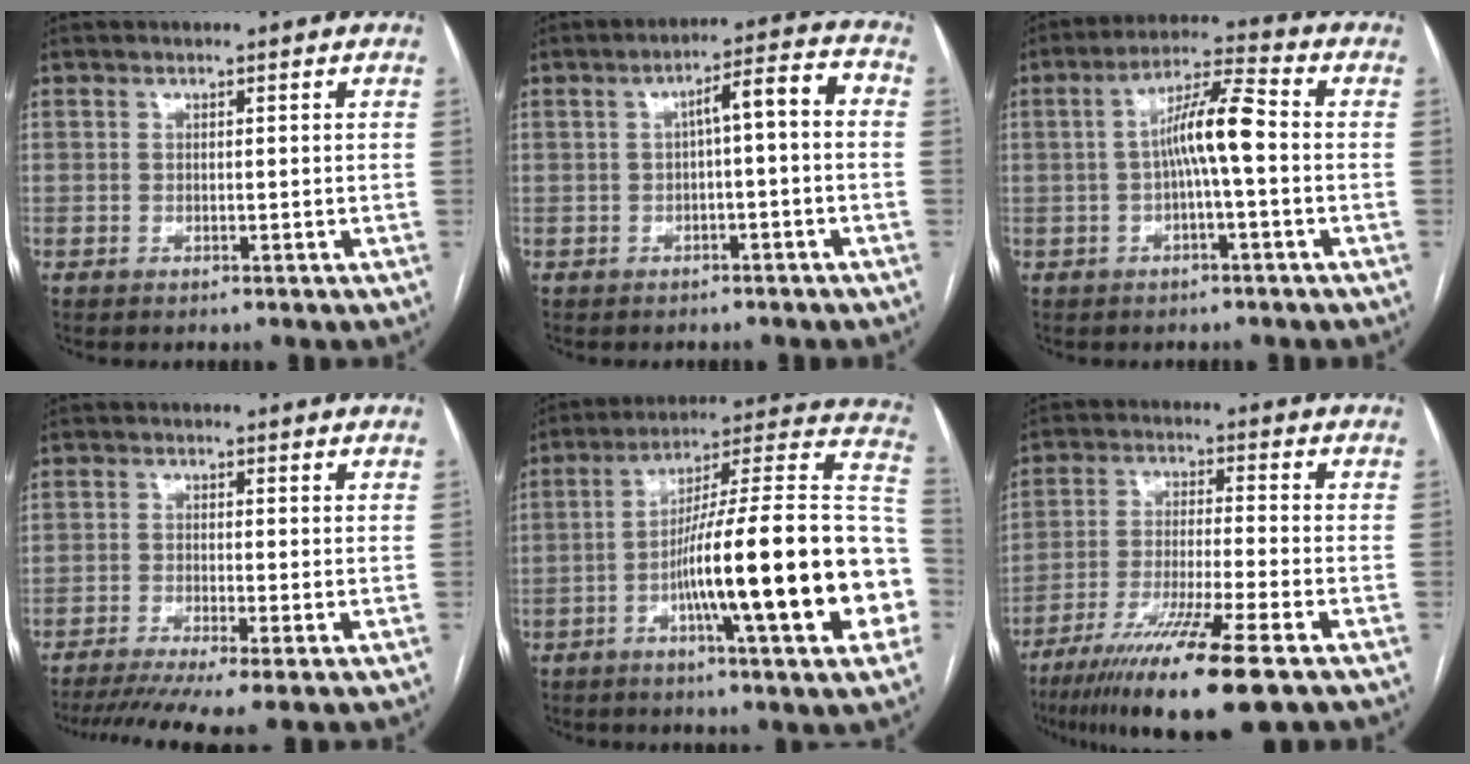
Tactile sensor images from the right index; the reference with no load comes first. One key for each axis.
{"total": 6.1, "fx": -0.2, "fy": 1.1, "fz": 6.0, "tx": -0.088, "ty": 0.034, "tz": -0.002}
{"total": 7.8, "fx": -0.5, "fy": 0.7, "fz": 7.8, "tx": -0.141, "ty": 0.023, "tz": -0.011}
{"total": 8.8, "fx": -6.3, "fy": 0.4, "fz": 6.1, "tx": -0.099, "ty": -0.011, "tz": -0.102}
{"total": 26.8, "fx": -6.0, "fy": 2.4, "fz": 26.0, "tx": -0.297, "ty": 0.017, "tz": -0.096}
{"total": 15.0, "fx": -9.8, "fy": -0.5, "fz": 11.4, "tx": -0.205, "ty": -0.043, "tz": -0.168}